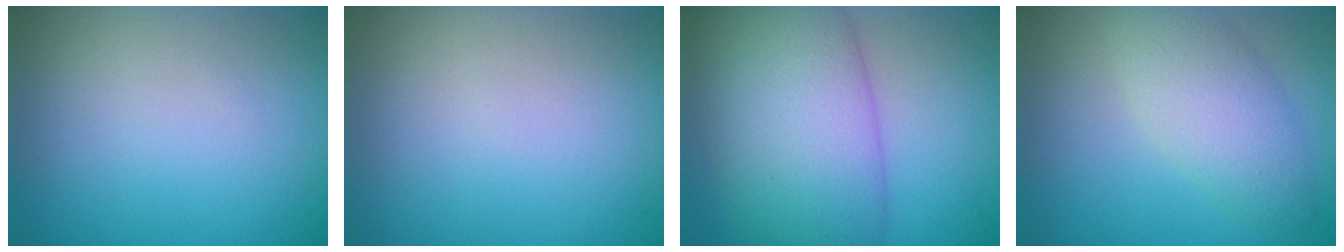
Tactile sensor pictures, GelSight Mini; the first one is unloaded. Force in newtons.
{"total": 0.0}
{"total": 12.1, "press": 12.1, "slide": 0.5}
{"total": 4.3, "press": 4.3, "slide": 0.3}